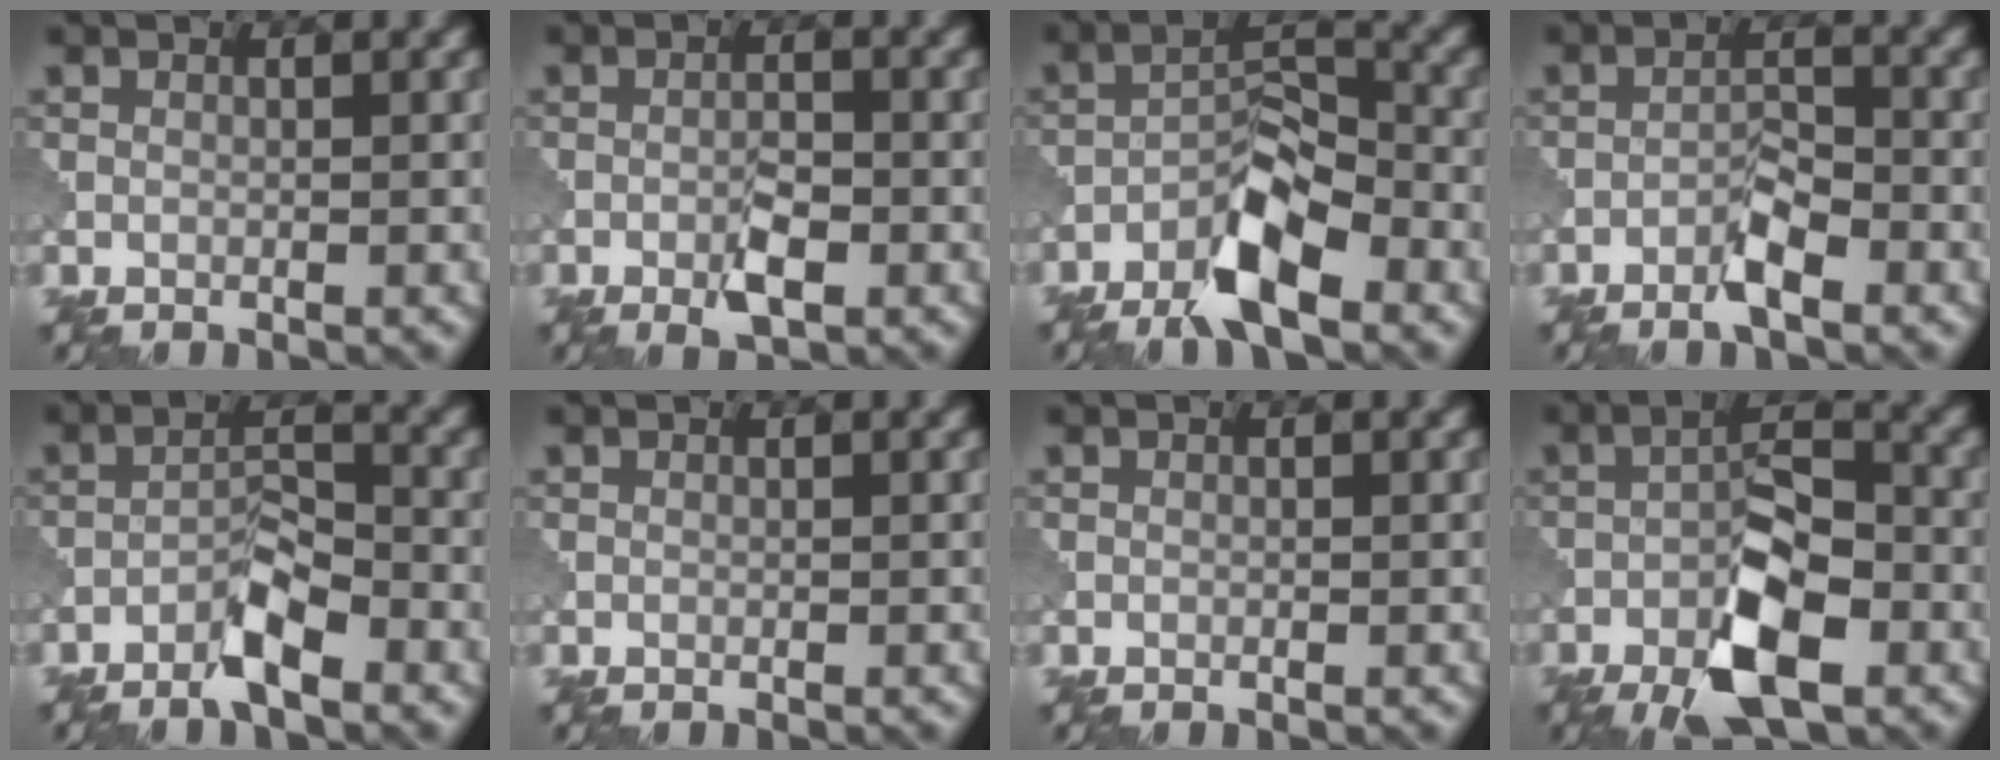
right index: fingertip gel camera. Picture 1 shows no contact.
{"total": 2.7, "force": [-1.3, 0.8, 2.3], "torque": [-0.040, 0.003, -0.025]}
{"total": 6.4, "force": [-4.1, 2.0, 4.5], "torque": [-0.071, 0.010, -0.079]}
{"total": 2.6, "force": [-1.8, 0.6, 1.9], "torque": [-0.033, 0.006, -0.035]}
{"total": 3.4, "force": [-2.4, 0.8, 2.3], "torque": [-0.039, 0.009, -0.048]}
{"total": 0.0}
{"total": 0.0}
{"total": 8.5, "force": [-4.3, 3.2, 6.6], "torque": [-0.105, 0.006, -0.081]}